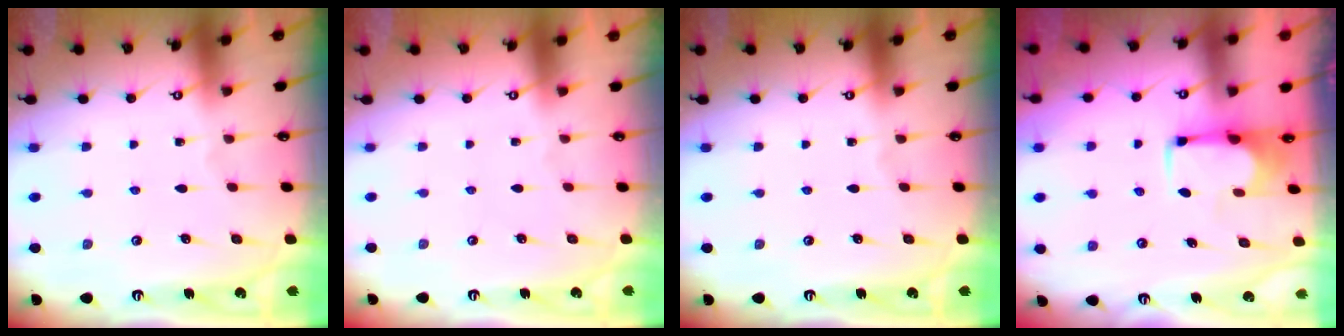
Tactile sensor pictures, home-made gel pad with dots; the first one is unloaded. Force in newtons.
{"total": 1.5, "press": 1.4, "slide": 0.6}
{"total": 0.0}
{"total": 1.6, "press": 1.5, "slide": 0.6}